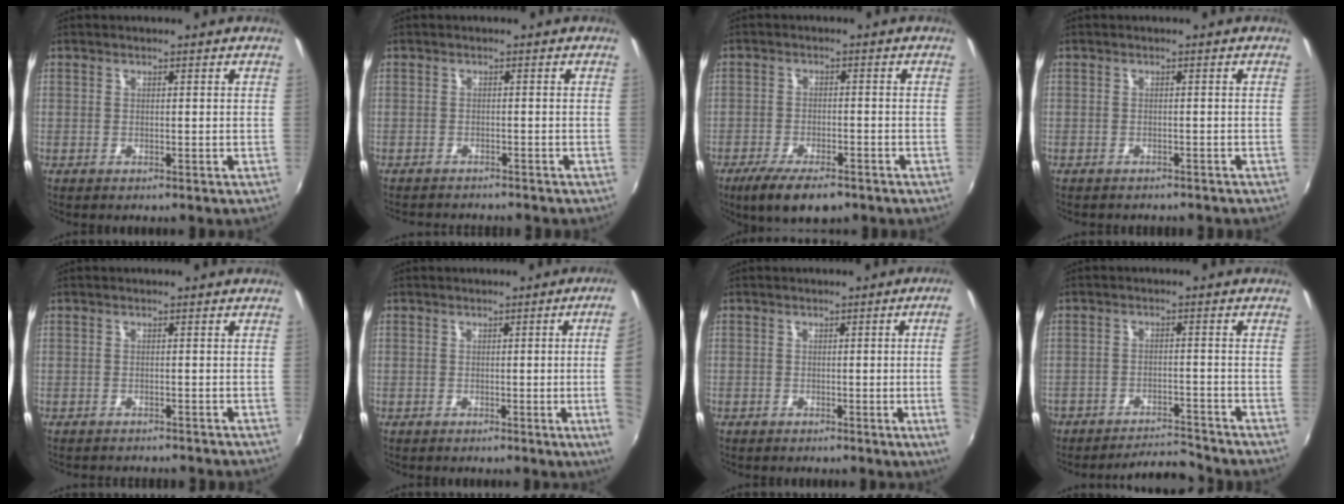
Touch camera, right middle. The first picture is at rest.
{"total": 5.1, "force": [-4.8, 0.7, 1.5], "torque": [-0.042, -0.013, -0.071]}
{"total": 8.8, "force": [-6.3, 2.7, 5.5], "torque": [-0.125, -0.022, -0.106]}
{"total": 3.4, "force": [-3.1, 1.0, 1.1], "torque": [-0.027, -0.012, -0.041]}
{"total": 4.1, "force": [-3.8, 0.9, 1.3], "torque": [-0.034, -0.011, -0.054]}
{"total": 8.7, "force": [-0.1, -1.3, 8.6], "torque": [-0.093, -0.003, 0.001]}
{"total": 6.2, "force": [-0.2, -1.7, 6.0], "torque": [-0.078, -0.011, 0.000]}
{"total": 6.4, "force": [-6.3, 0.9, 0.0], "torque": [-0.022, 0.010, -0.103]}